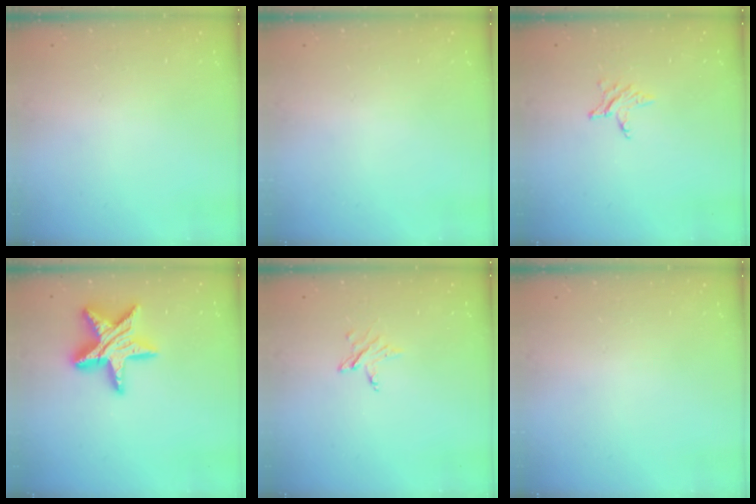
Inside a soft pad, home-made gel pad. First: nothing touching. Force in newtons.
{"total": 0.0}
{"total": 2.8, "press": 2.8, "slide": 0.3}
{"total": 17.3, "press": 17.2, "slide": 1.3}
{"total": 3.4, "press": 3.4, "slide": 0.4}
{"total": 0.0}